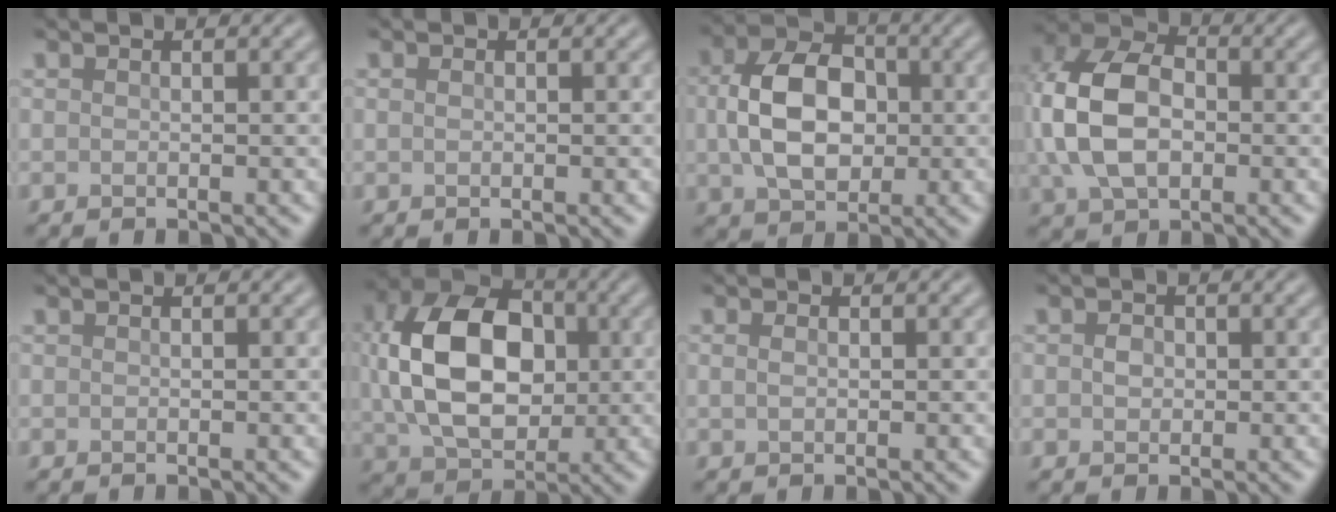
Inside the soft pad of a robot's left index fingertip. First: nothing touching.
{"total": 0.5, "force": [0.1, 0.3, 0.4], "torque": [-0.010, 0.002, 0.003]}
{"total": 8.0, "force": [0.3, 5.5, 5.7], "torque": [-0.117, 0.007, 0.002]}
{"total": 9.6, "force": [0.2, 6.6, 7.0], "torque": [-0.167, 0.010, -0.007]}
{"total": 0.0}
{"total": 12.5, "force": [1.2, 8.6, 9.0], "torque": [-0.186, 0.005, 0.024]}
{"total": 0.8, "force": [0.2, 0.5, 0.6], "torque": [-0.016, 0.002, 0.003]}
{"total": 1.3, "force": [0.1, 1.0, 0.7], "torque": [-0.015, 0.001, -0.002]}